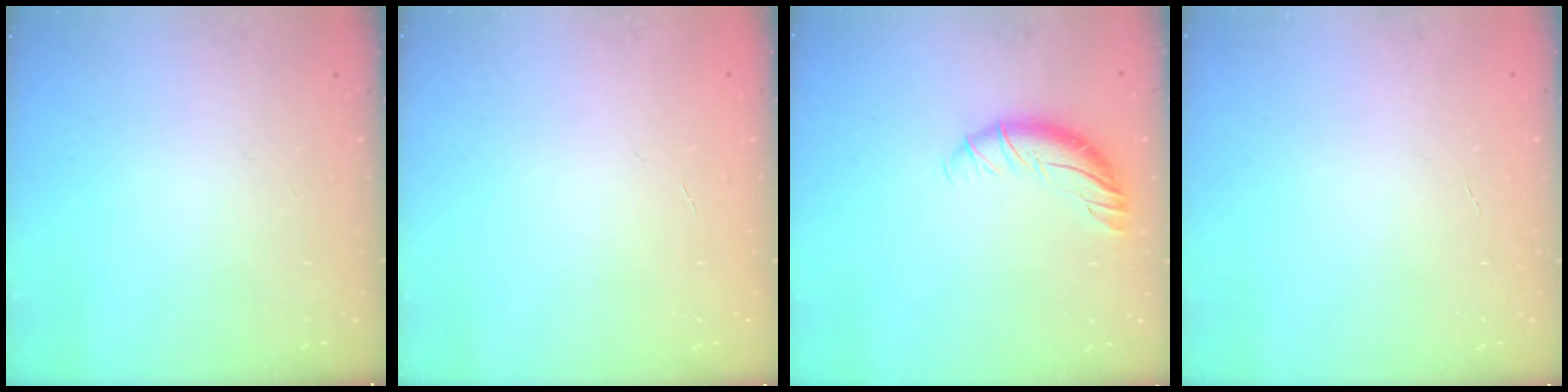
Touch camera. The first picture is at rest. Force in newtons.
{"total": 0.0}
{"total": 8.4, "press": 8.4, "slide": 1.0}
{"total": 0.0}